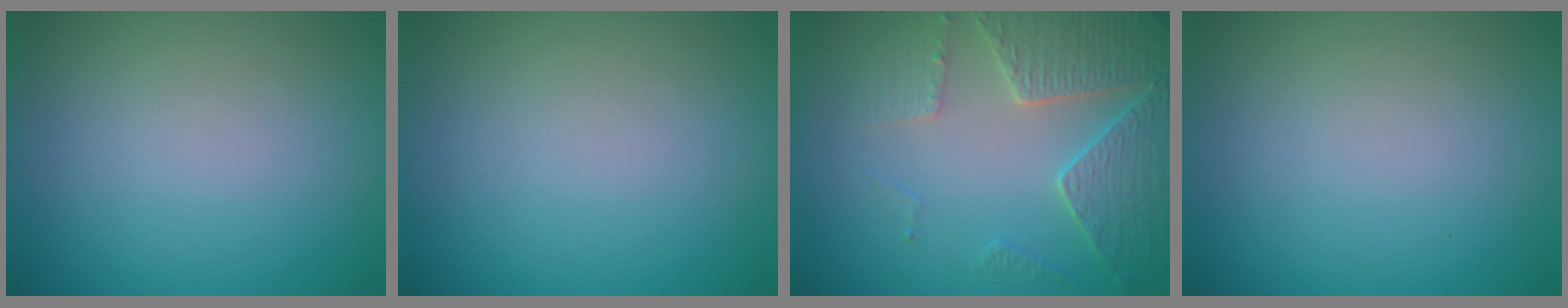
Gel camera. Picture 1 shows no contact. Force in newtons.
{"total": 0.0}
{"total": 4.5, "press": 4.3, "slide": 1.4}
{"total": 0.0}